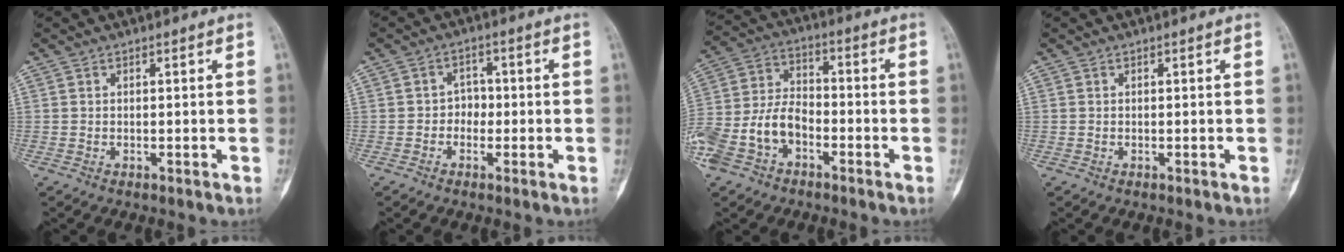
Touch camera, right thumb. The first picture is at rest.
{"total": 3.0, "force": [-0.7, 2.6, 1.3], "torque": [0.009, 0.012, -0.020]}
{"total": 13.6, "force": [-5.7, 8.8, 8.6], "torque": [-0.178, 0.042, -0.112]}
{"total": 0.0}